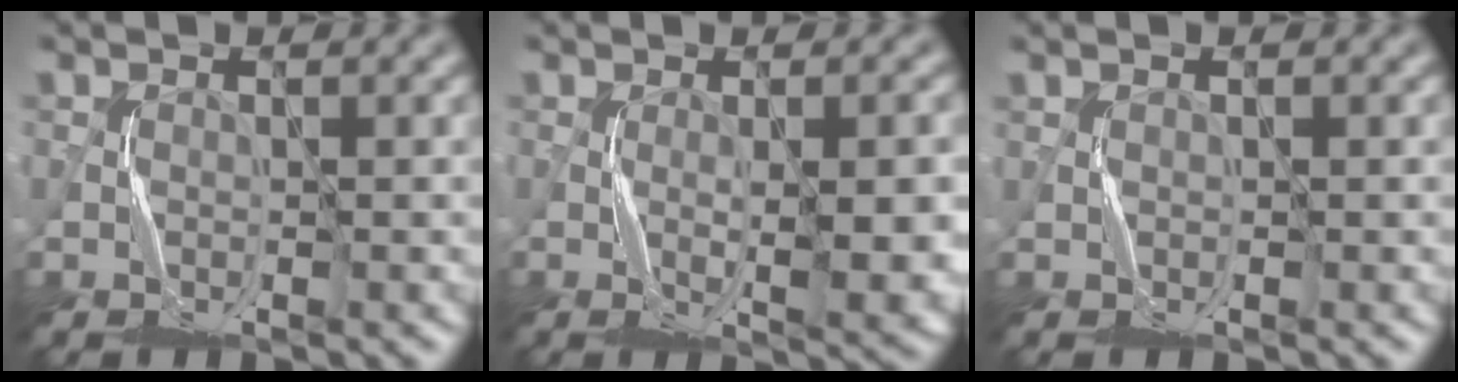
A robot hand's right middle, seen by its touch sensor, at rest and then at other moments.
{"total": 5.6, "force": [-0.5, 1.5, 5.3], "torque": [-0.087, -0.016, 0.005]}
{"total": 0.8, "force": [0.4, -0.4, -0.6], "torque": [0.013, -0.002, 0.009]}